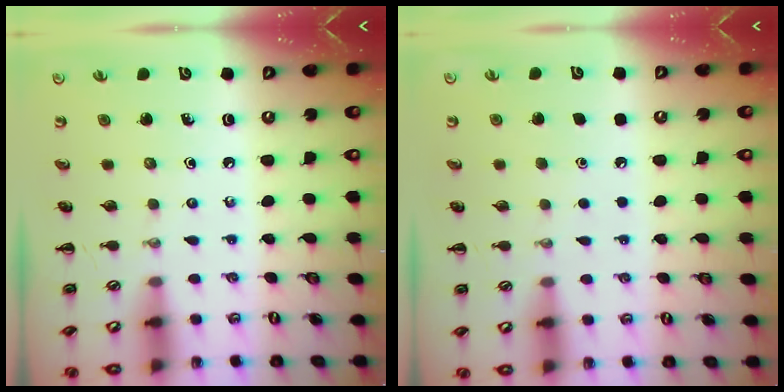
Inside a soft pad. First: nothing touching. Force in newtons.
{"total": 1.7, "press": 1.7, "slide": 0.1}